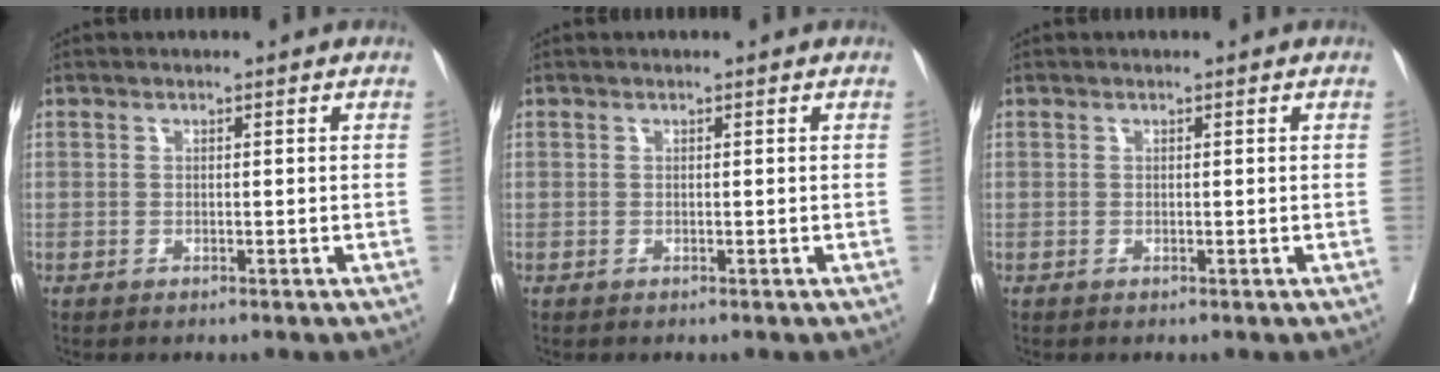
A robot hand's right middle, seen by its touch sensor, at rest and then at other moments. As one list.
[{"total": 0.0}, {"total": 0.0}]